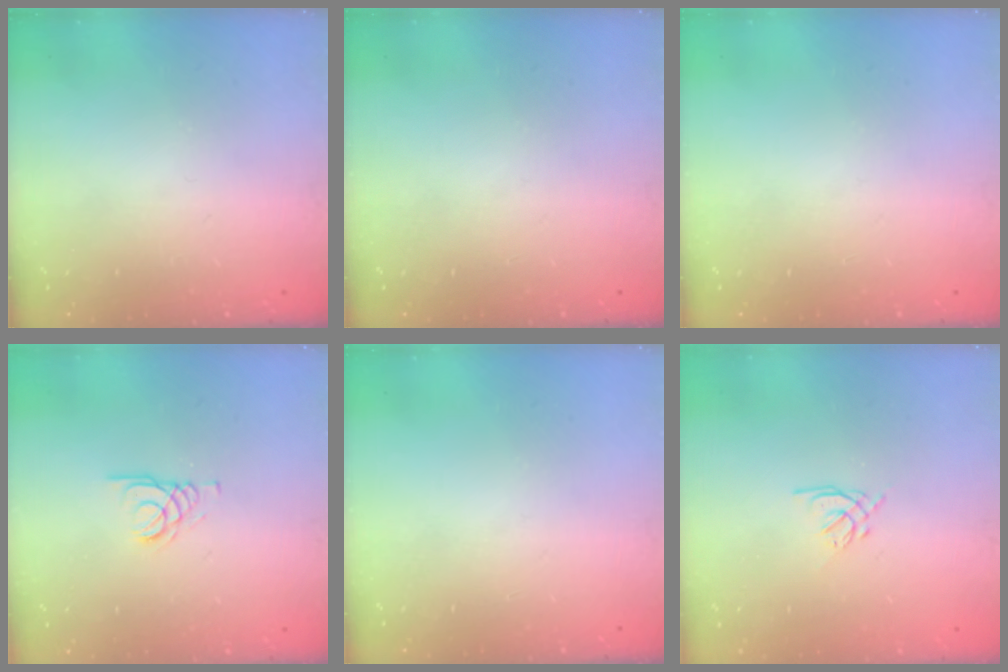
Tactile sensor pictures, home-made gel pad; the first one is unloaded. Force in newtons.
{"total": 0.0}
{"total": 0.0}
{"total": 1.6, "press": 1.6, "slide": 0.2}
{"total": 0.0}
{"total": 1.6, "press": 1.5, "slide": 0.5}